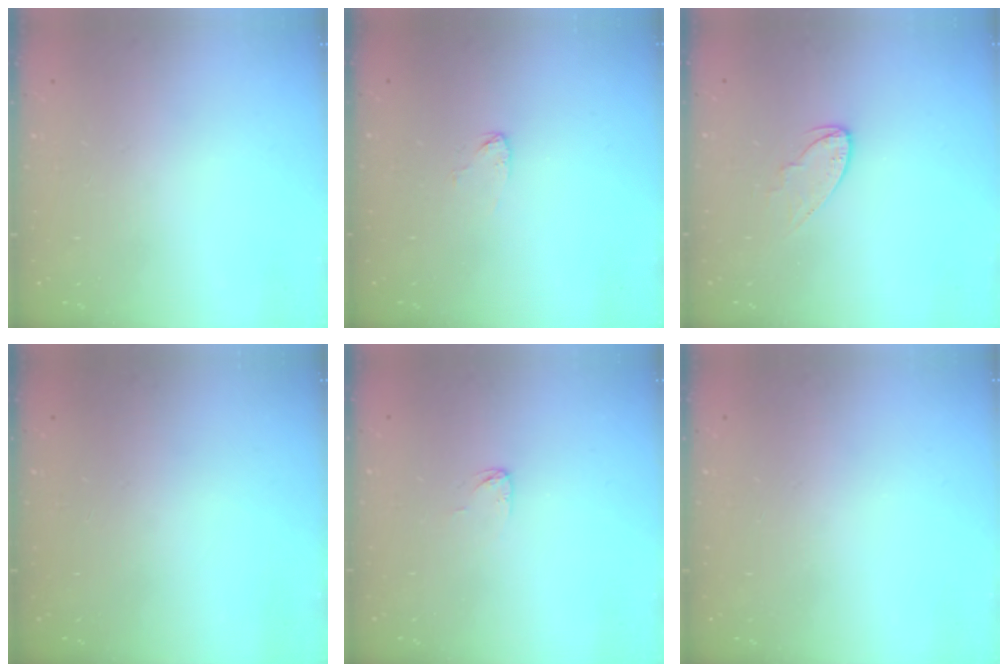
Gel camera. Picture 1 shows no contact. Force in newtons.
{"total": 2.6, "press": 2.6, "slide": 0.1}
{"total": 4.9, "press": 4.9, "slide": 0.3}
{"total": 0.0}
{"total": 2.9, "press": 2.9, "slide": 0.1}
{"total": 0.0}